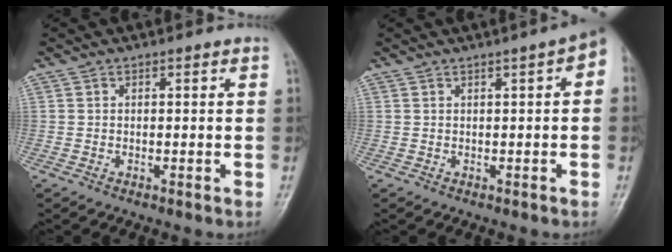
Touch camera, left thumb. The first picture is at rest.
{"total": 4.4, "force": [1.2, 1.2, 4.1], "torque": [-0.047, 0.016, 0.007]}